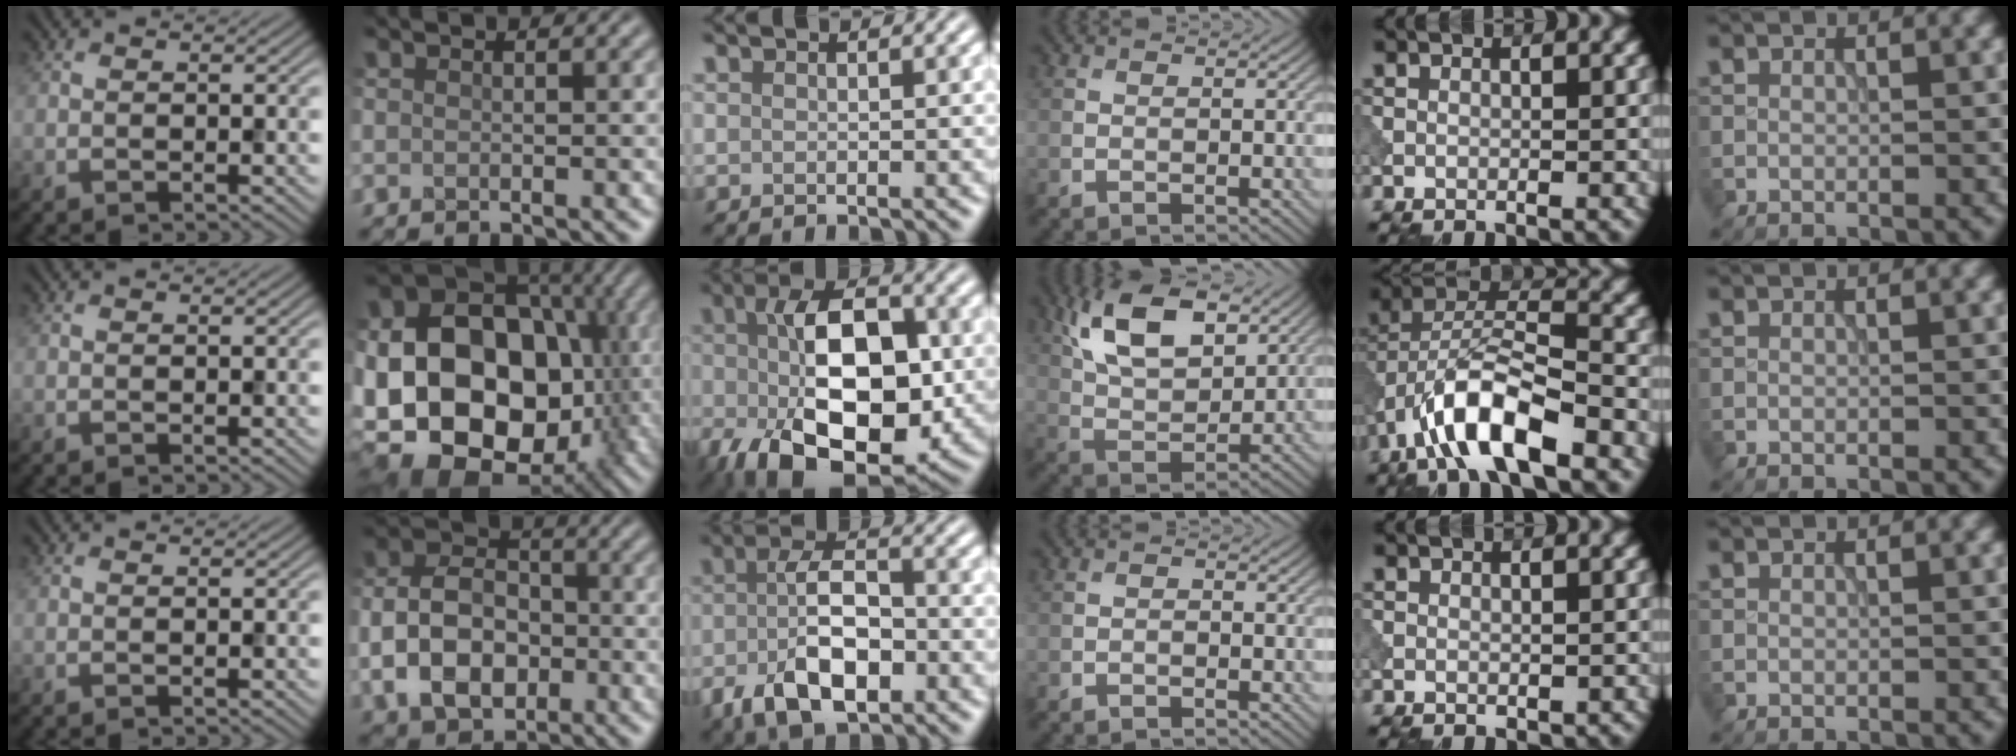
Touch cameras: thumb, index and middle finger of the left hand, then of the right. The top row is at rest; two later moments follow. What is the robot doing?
{"motion": "insert", "object": "peg toy"}